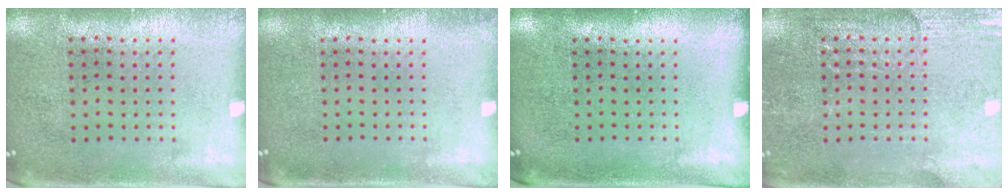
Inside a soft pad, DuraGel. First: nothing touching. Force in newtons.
{"total": 0.6, "press": 0.6, "slide": 0.2}
{"total": 0.0}
{"total": 2.9, "press": 2.8, "slide": 0.3}